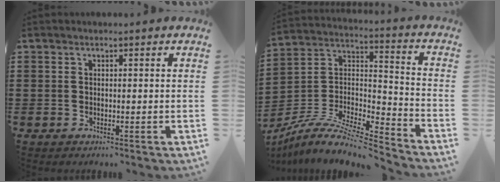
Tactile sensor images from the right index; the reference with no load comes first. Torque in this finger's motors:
{"motor_torque": [1.01, 1.04, -0.60, -0.02]}